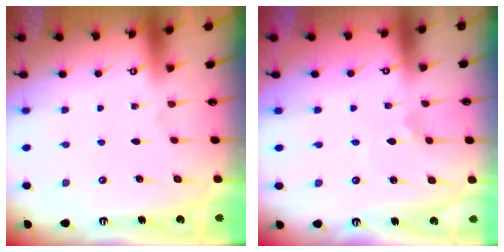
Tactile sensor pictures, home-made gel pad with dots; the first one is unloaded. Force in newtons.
{"total": 1.7, "press": 1.7, "slide": 0.4}